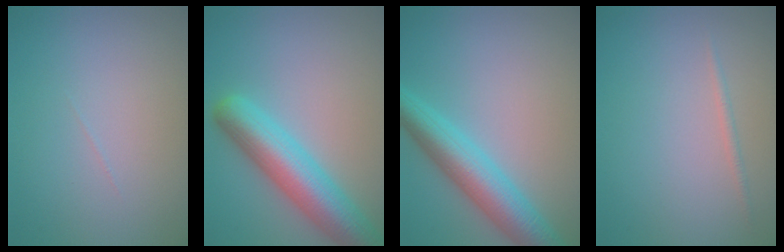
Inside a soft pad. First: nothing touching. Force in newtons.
{"total": 7.2, "press": 7.2, "slide": 0.4}
{"total": 6.0, "press": 6.0, "slide": 0.1}
{"total": 0.7, "press": 0.7, "slide": 0.0}